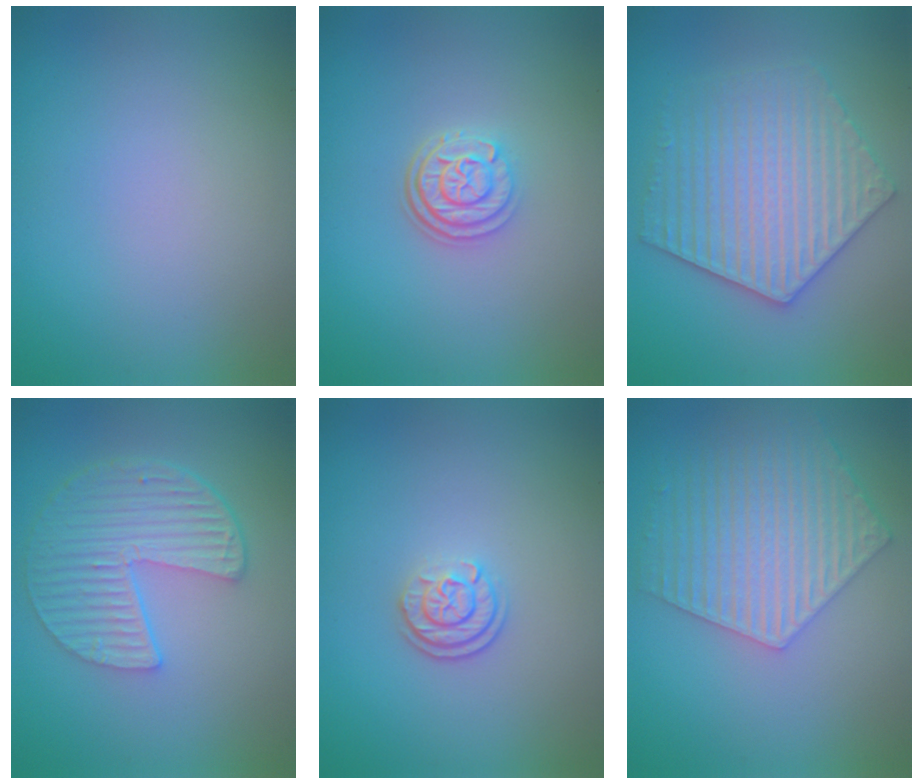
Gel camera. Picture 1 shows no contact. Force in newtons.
{"total": 3.0, "press": 2.4, "slide": 1.7}
{"total": 5.6, "press": 5.5, "slide": 0.9}
{"total": 5.8, "press": 4.2, "slide": 3.9}
{"total": 2.2, "press": 1.8, "slide": 1.3}
{"total": 6.4, "press": 4.9, "slide": 4.1}